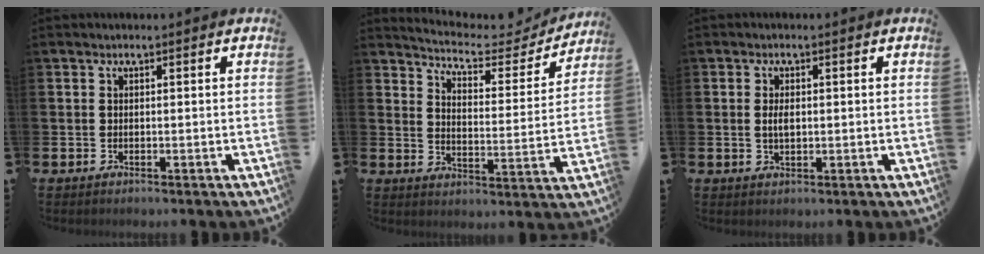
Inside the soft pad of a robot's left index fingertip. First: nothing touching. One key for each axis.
{"total": 5.7, "fx": 5.3, "fy": 1.4, "fz": 1.5, "tx": -0.053, "ty": -0.041, "tz": 0.084}
{"total": 2.0, "fx": 0.2, "fy": 1.0, "fz": 1.7, "tx": -0.028, "ty": 0.003, "tz": 0.000}